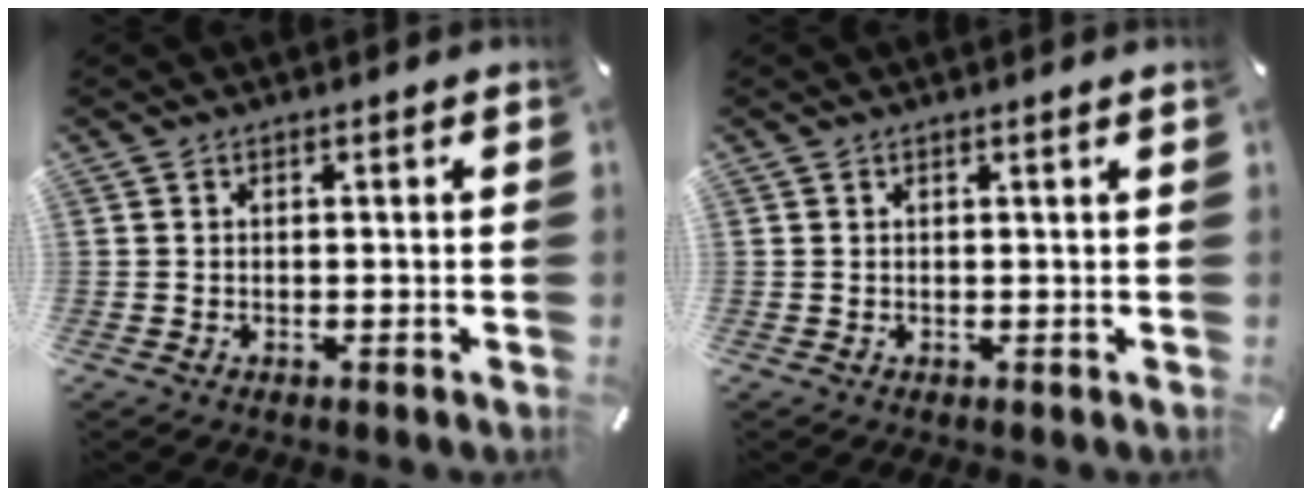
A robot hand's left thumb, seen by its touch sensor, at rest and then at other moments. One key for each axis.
{"total": 0.8, "fx": 0.4, "fy": -0.2, "fz": 0.7, "tx": -0.011, "ty": -0.002, "tz": 0.006}